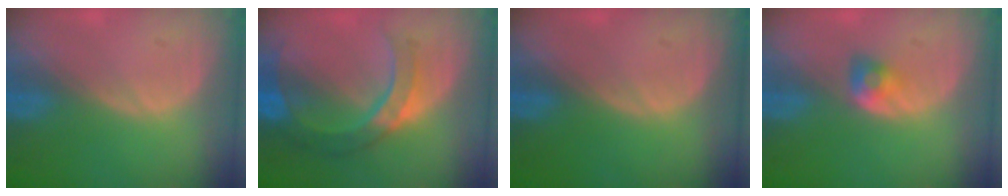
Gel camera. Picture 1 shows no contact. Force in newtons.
{"total": 8.5, "press": 8.1, "slide": 2.7}
{"total": 0.0}
{"total": 2.8, "press": 2.5, "slide": 1.3}